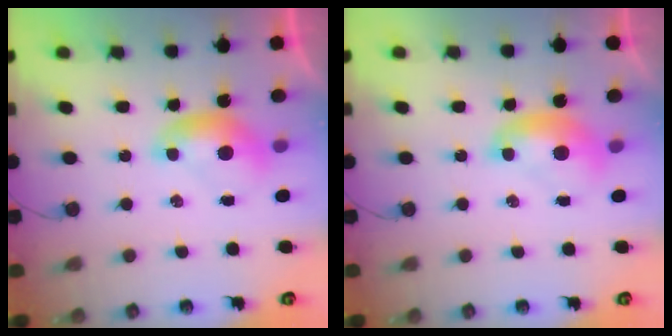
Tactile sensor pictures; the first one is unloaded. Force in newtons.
{"total": 1.6, "press": 1.5, "slide": 0.1}